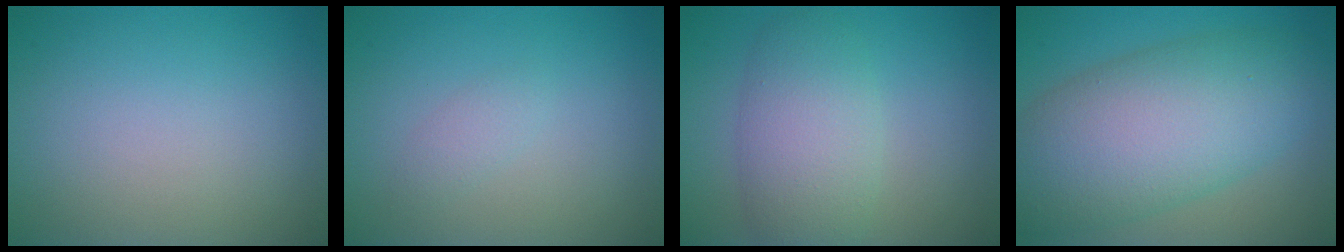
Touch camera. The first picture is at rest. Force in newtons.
{"total": 1.0, "press": 1.0, "slide": 0.1}
{"total": 5.3, "press": 5.3, "slide": 0.3}
{"total": 10.7, "press": 10.7, "slide": 0.5}